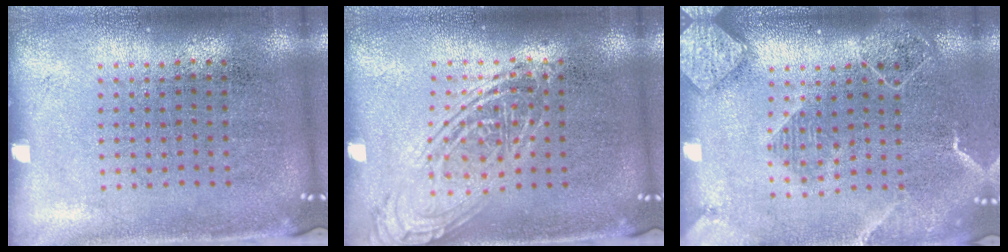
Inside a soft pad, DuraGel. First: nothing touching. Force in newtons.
{"total": 2.4, "press": 2.4, "slide": 0.3}
{"total": 2.3, "press": 2.0, "slide": 1.1}